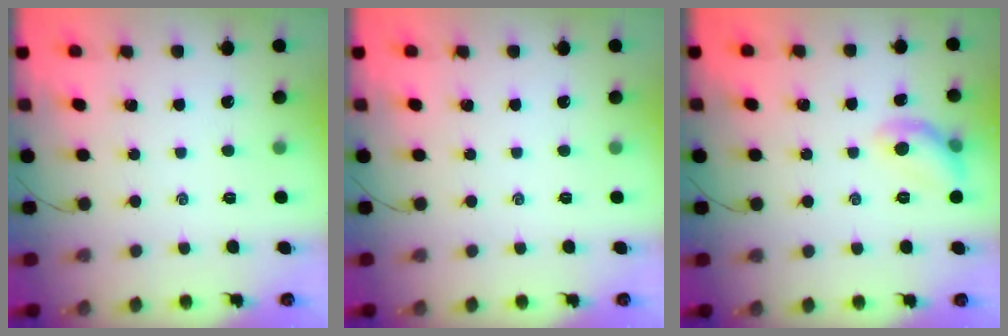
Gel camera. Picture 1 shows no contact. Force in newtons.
{"total": 0.0}
{"total": 8.6, "press": 8.5, "slide": 1.6}